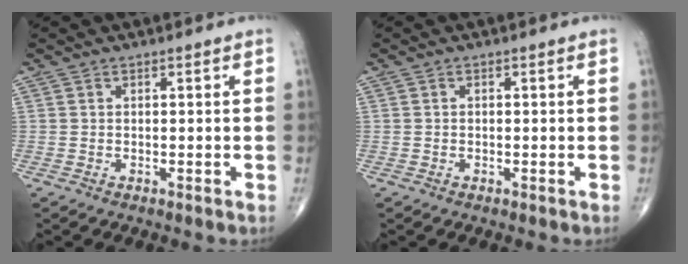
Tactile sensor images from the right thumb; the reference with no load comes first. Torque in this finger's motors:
{"motor_torque": [-0.14, 0.29, -0.15, -0.12, 0.05]}